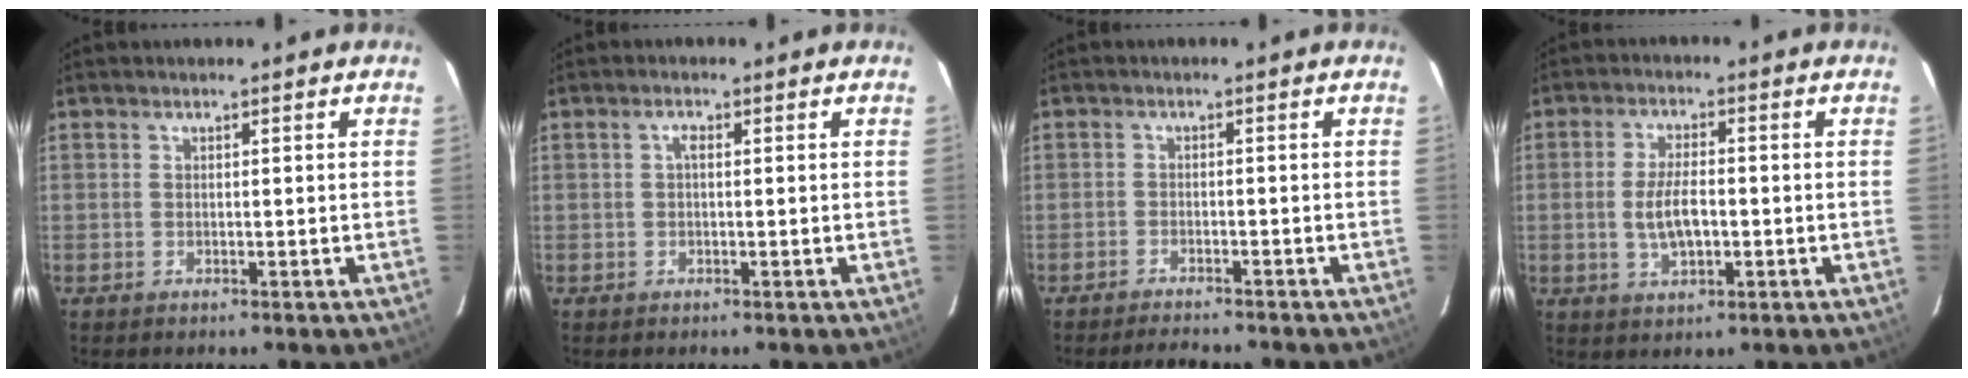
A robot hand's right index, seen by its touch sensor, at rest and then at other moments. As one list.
[{"total": 1.2, "force": [0.1, 0.6, 1.0], "torque": [-0.020, 0.006, -0.001]}, {"total": 6.6, "force": [-6.1, 1.0, 2.3], "torque": [-0.060, -0.009, -0.092]}, {"total": 6.6, "force": [-0.9, 3.0, 5.8], "torque": [-0.115, -0.001, -0.013]}]